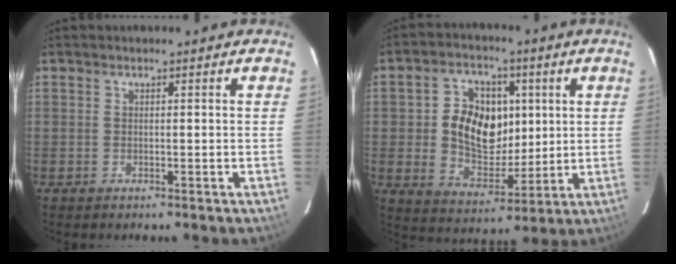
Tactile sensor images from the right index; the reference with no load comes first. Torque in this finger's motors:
{"motor_torque": [0.31, 0.12, 0.33, 0.09]}